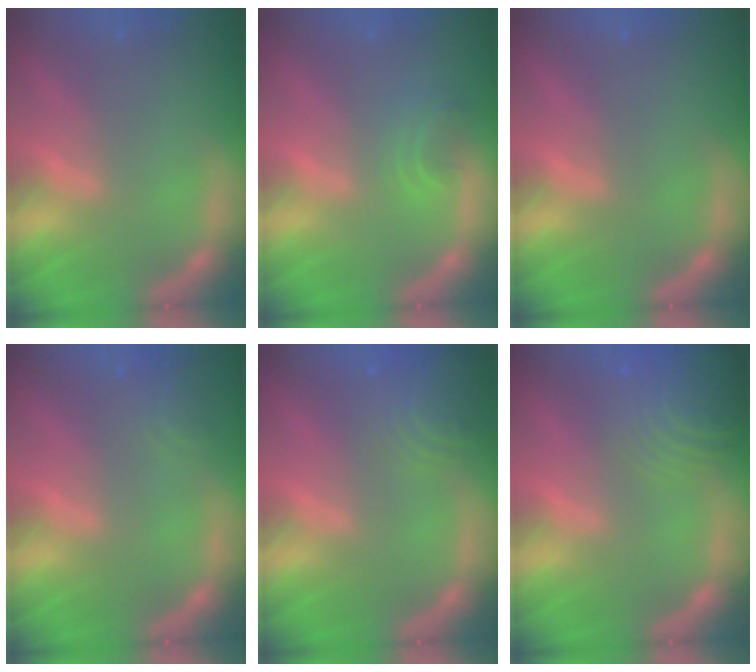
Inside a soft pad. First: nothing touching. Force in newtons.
{"total": 2.4}
{"total": 0.0}
{"total": 1.9}
{"total": 5.6}
{"total": 9.5}